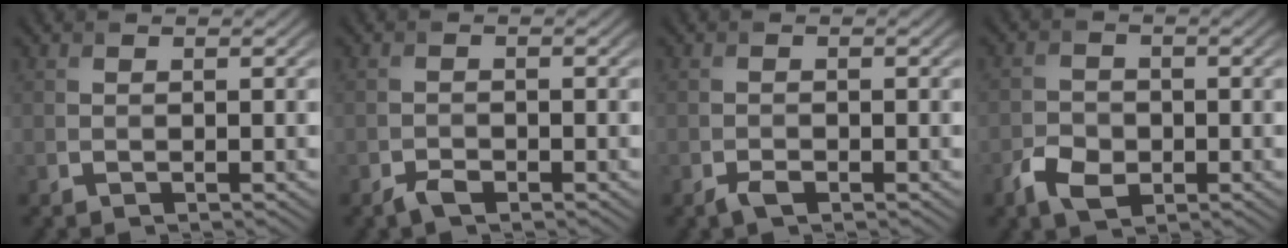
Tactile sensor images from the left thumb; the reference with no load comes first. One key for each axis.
{"total": 1.6, "fx": -1.2, "fy": 0.7, "fz": 0.8, "tx": -0.015, "ty": -0.001, "tz": -0.026}
{"total": 1.3, "fx": -0.9, "fy": 0.5, "fz": 0.8, "tx": -0.016, "ty": -0.002, "tz": -0.018}
{"total": 3.9, "fx": -1.8, "fy": 2.7, "fz": 2.2, "tx": -0.049, "ty": -0.006, "tz": -0.039}